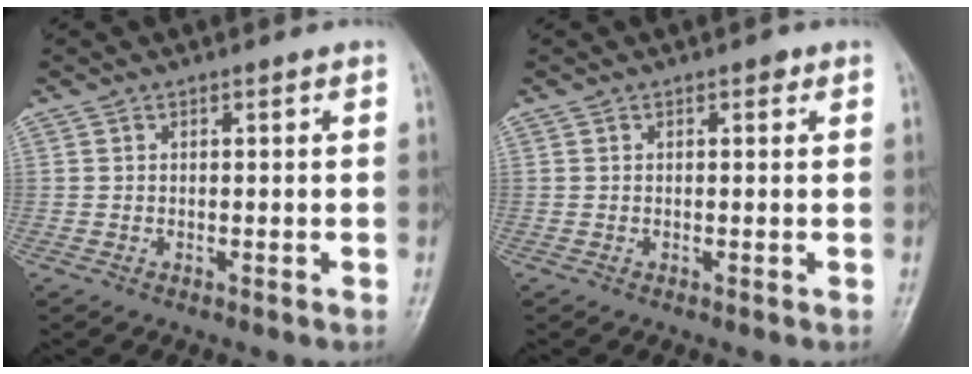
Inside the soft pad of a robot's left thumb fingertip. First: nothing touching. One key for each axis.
{"total": 0.9, "fx": 0.4, "fy": 0.6, "fz": 0.6, "tx": 0.000, "ty": 0.001, "tz": 0.002}